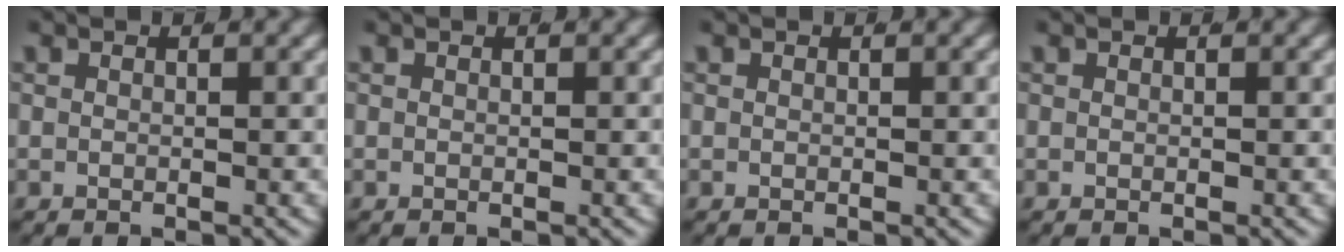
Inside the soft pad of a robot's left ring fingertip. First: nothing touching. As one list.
[{"total": 0.0}, {"total": 0.0}, {"total": 0.0}]